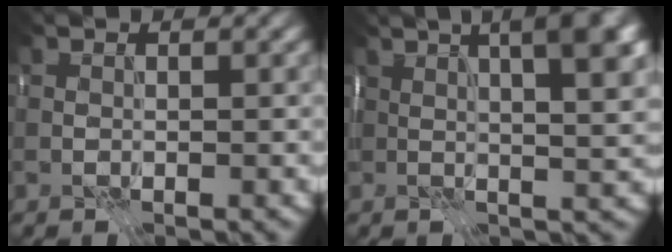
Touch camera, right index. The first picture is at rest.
{"total": 10.1, "force": [4.1, 3.4, 8.6], "torque": [-0.083, 0.040, 0.036]}